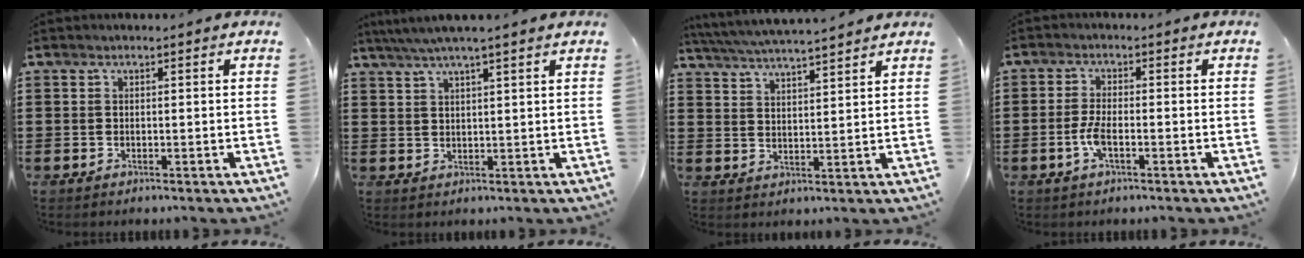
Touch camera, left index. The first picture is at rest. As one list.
[{"total": 3.8, "force": [3.0, -0.2, 2.4], "torque": [-0.053, -0.001, 0.054]}, {"total": 4.7, "force": [4.5, -0.2, 1.2], "torque": [-0.042, -0.026, 0.078]}, {"total": 3.7, "force": [-1.3, 1.0, 3.3], "torque": [-0.086, -0.006, -0.031]}]